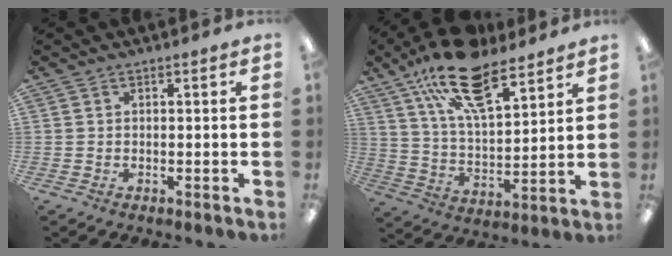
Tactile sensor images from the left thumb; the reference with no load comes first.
{"total": 19.3, "force": [12.9, 8.0, 11.9], "torque": [-0.214, -0.055, 0.227]}